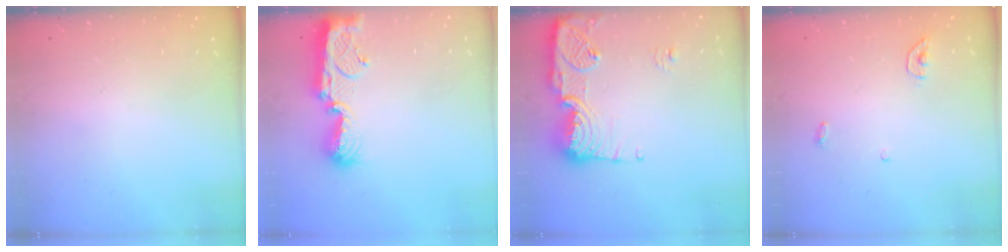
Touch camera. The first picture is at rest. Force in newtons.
{"total": 11.2, "press": 11.2, "slide": 1.0}
{"total": 15.8, "press": 15.7, "slide": 1.4}
{"total": 3.5, "press": 3.5, "slide": 0.3}